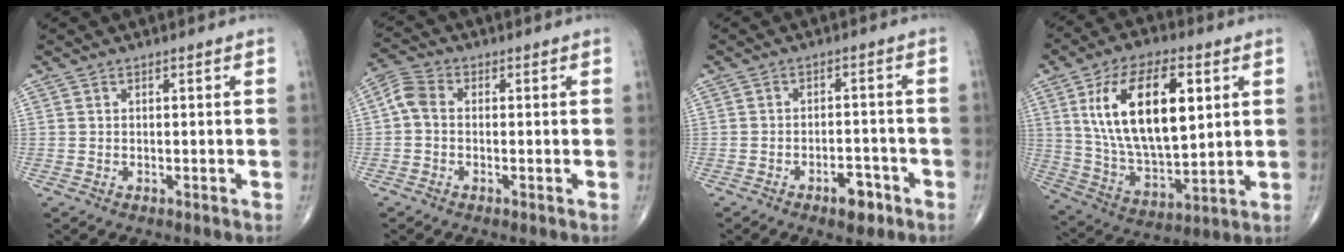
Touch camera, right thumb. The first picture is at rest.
{"total": 4.2, "force": [-0.2, 2.9, 2.9], "torque": [-0.060, 0.013, -0.016]}
{"total": 4.9, "force": [-2.9, 2.3, 3.2], "torque": [-0.030, 0.020, -0.042]}
{"total": 21.4, "force": [6.0, 10.2, 17.9], "torque": [-0.304, -0.015, 0.112]}